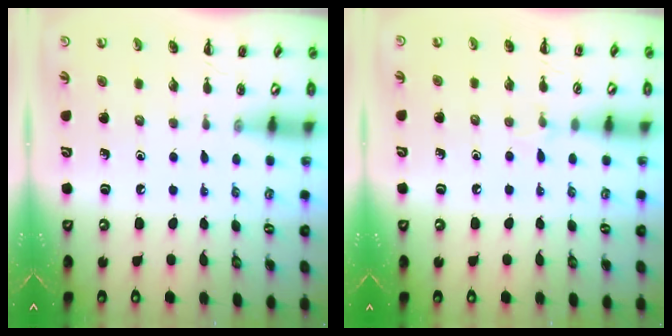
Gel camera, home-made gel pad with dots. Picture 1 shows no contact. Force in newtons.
{"total": 4.7, "press": 4.4, "slide": 1.6}